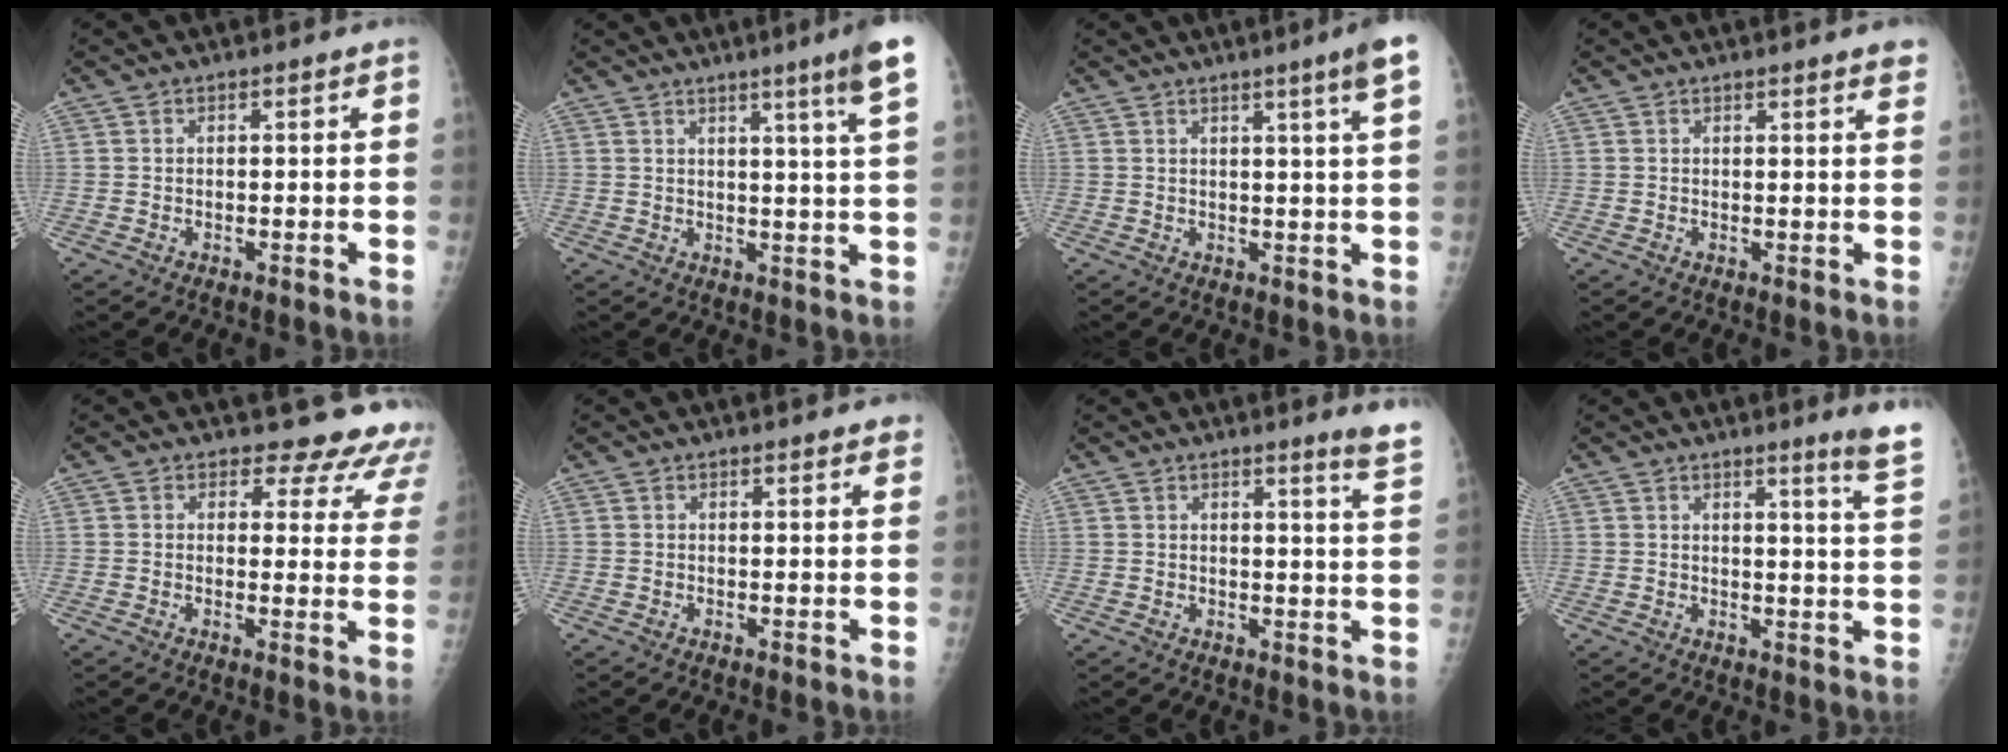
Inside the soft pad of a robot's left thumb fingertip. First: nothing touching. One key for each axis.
{"total": 8.9, "fx": 5.2, "fy": -1.1, "fz": 7.1, "tx": -0.098, "ty": -0.027, "tz": 0.062}
{"total": 6.3, "fx": 3.3, "fy": -1.1, "fz": 5.2, "tx": -0.074, "ty": -0.016, "tz": 0.044}
{"total": 3.2, "fx": 2.5, "fy": 0.0, "fz": 2.0, "tx": -0.024, "ty": -0.009, "tz": 0.025}
{"total": 12.2, "fx": 11.1, "fy": 4.7, "fz": 1.1, "tx": 0.039, "ty": -0.084, "tz": 0.093}
{"total": 3.2, "fx": 2.8, "fy": 0.5, "fz": 1.5, "tx": -0.009, "ty": -0.006, "tz": 0.028}
{"total": 5.7, "fx": 4.7, "fy": -0.8, "fz": 3.1, "tx": -0.039, "ty": -0.045, "tz": 0.044}
{"total": 7.0, "fx": 5.4, "fy": -1.0, "fz": 4.4, "tx": -0.053, "ty": -0.053, "tz": 0.056}